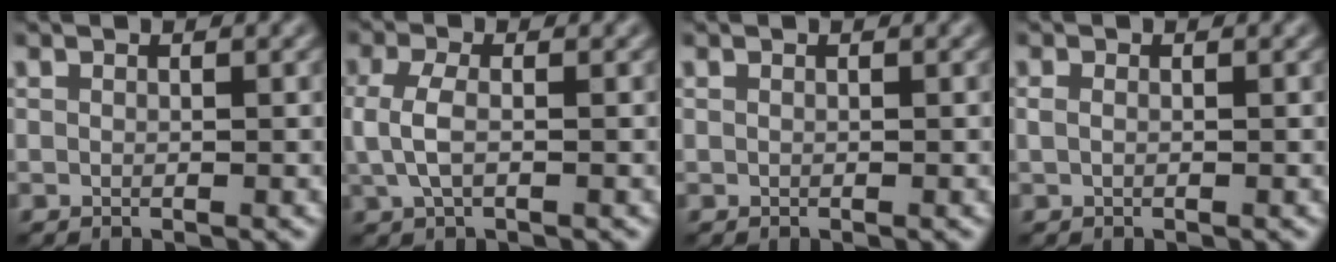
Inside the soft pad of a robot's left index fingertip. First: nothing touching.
{"total": 2.8, "force": [0.0, 1.3, 2.5], "torque": [-0.063, 0.001, -0.002]}
{"total": 0.0}
{"total": 0.6, "force": [0.1, 0.4, 0.5], "torque": [-0.015, -0.001, 0.000]}